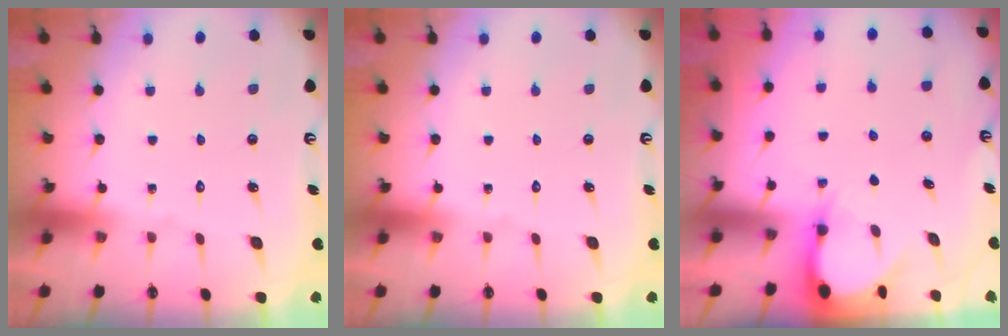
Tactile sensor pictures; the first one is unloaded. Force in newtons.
{"total": 0.0}
{"total": 3.1, "press": 3.1, "slide": 0.2}